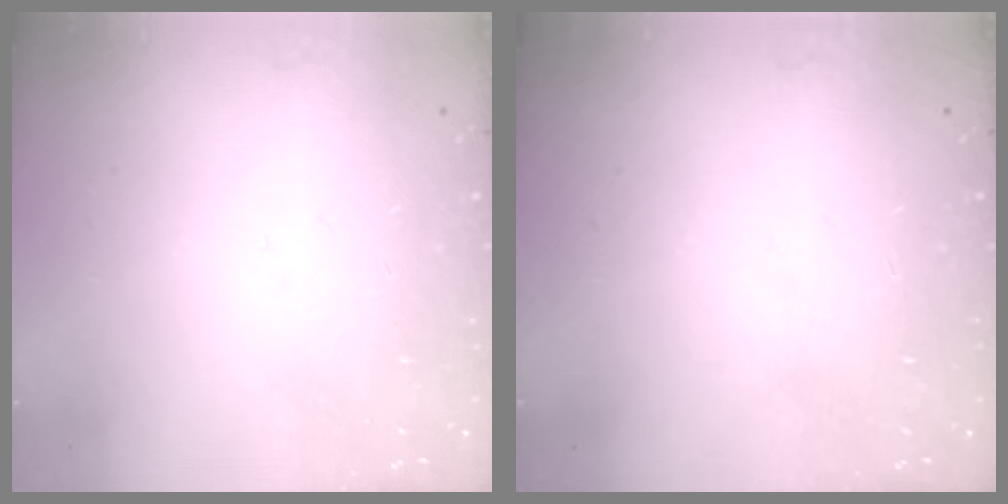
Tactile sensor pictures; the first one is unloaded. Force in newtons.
{"total": 0.0}